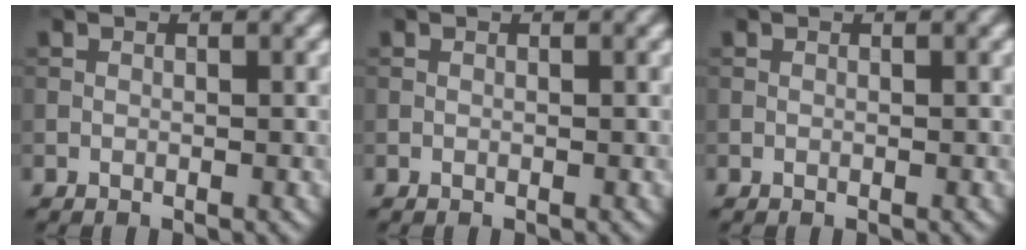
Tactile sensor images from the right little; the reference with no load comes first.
{"total": 0.0}
{"total": 0.0}